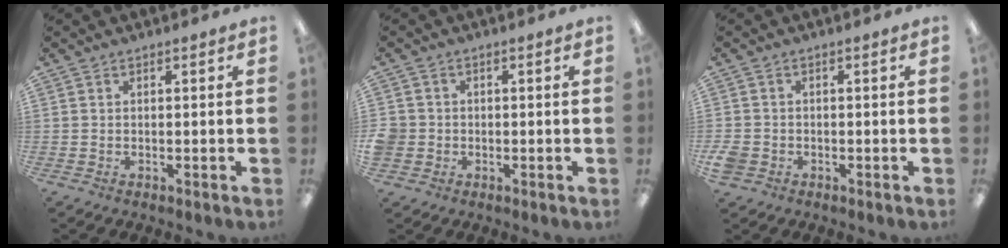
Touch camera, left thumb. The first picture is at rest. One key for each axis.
{"total": 3.3, "fx": -0.5, "fy": 3.2, "fz": 0.7, "tx": -0.013, "ty": 0.005, "tz": -0.008}
{"total": 2.7, "fx": -1.4, "fy": 2.2, "fz": 0.7, "tx": -0.017, "ty": 0.002, "tz": -0.026}